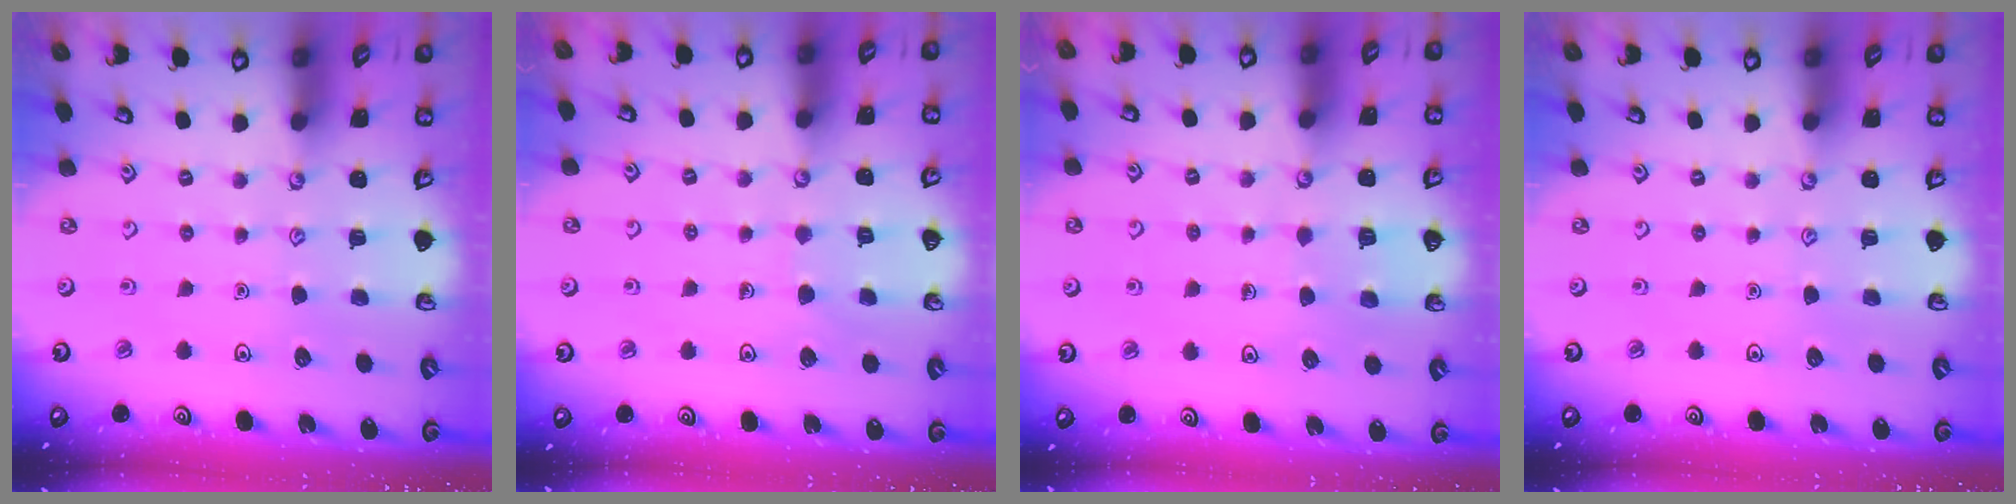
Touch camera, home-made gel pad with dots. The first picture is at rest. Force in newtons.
{"total": 5.2, "press": 5.2, "slide": 0.3}
{"total": 2.8, "press": 2.8, "slide": 0.3}
{"total": 0.0}